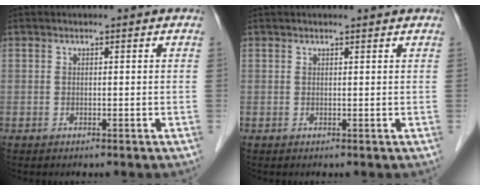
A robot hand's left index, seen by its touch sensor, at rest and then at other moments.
{"total": 2.4, "force": [2.3, 0.2, 0.8], "torque": [-0.010, 0.020, 0.027]}